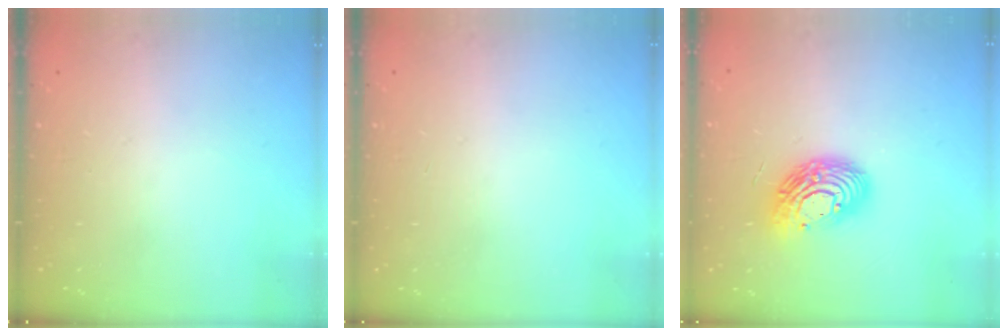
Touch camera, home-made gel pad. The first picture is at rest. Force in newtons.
{"total": 0.0}
{"total": 12.9, "press": 12.9, "slide": 1.2}